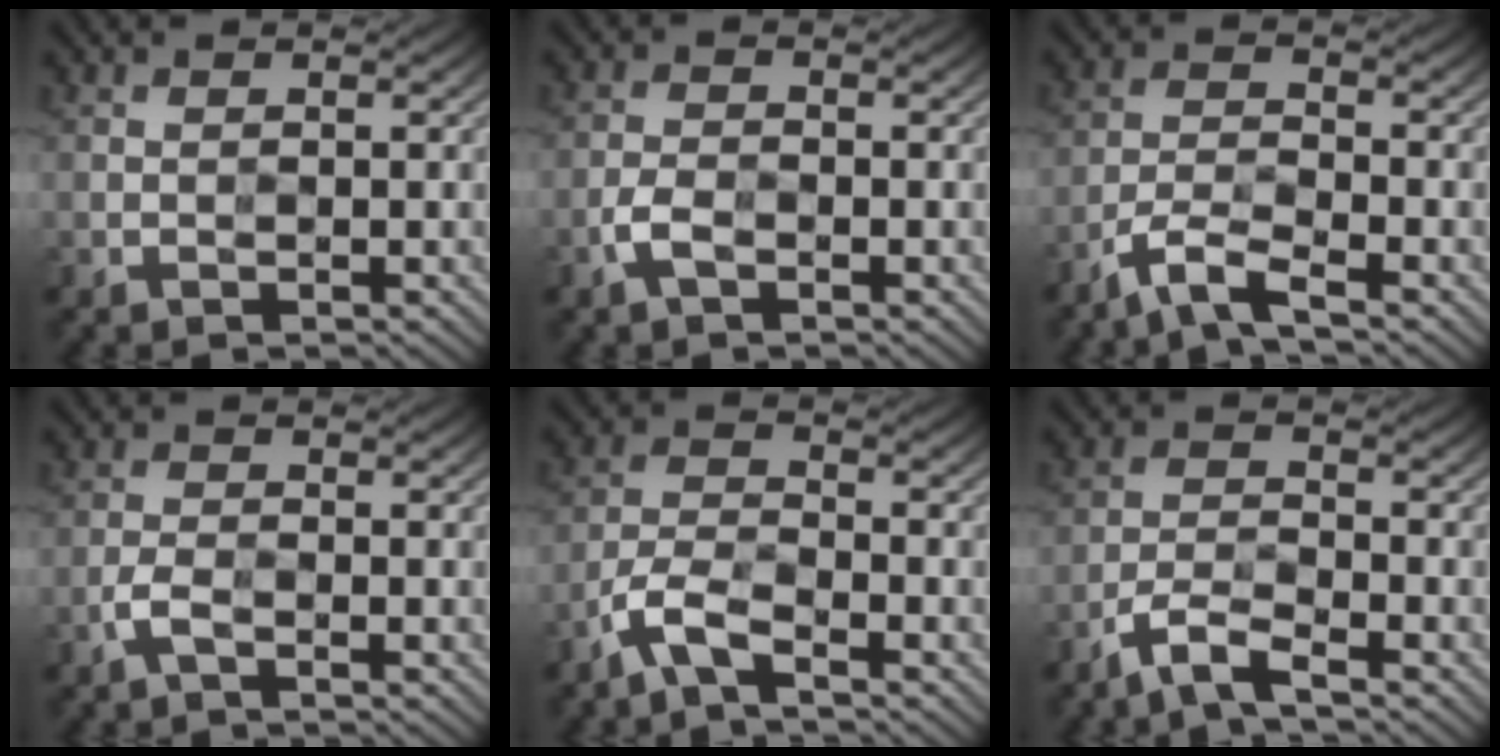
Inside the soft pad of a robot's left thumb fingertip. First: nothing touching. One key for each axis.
{"total": 2.7, "fx": -1.5, "fy": 1.3, "fz": 1.9, "tx": -0.043, "ty": 0.000, "tz": -0.036}
{"total": 4.7, "fx": -3.6, "fy": 0.7, "fz": 3.0, "tx": -0.064, "ty": -0.001, "tz": -0.085}
{"total": 2.2, "fx": -1.3, "fy": 0.7, "fz": 1.6, "tx": -0.040, "ty": 0.002, "tz": -0.031}
{"total": 4.8, "fx": -3.4, "fy": 1.3, "fz": 3.1, "tx": -0.072, "ty": -0.002, "tz": -0.083}
{"total": 4.2, "fx": -3.3, "fy": 0.7, "fz": 2.6, "tx": -0.056, "ty": 0.000, "tz": -0.077}